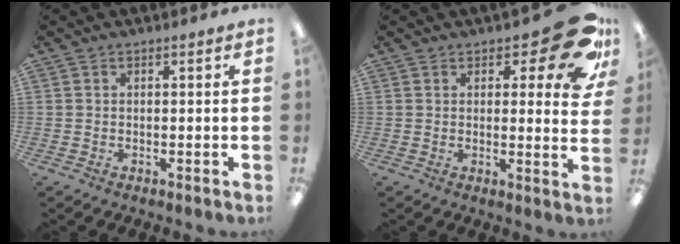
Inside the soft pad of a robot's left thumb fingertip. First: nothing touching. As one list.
[{"total": 14.7, "force": [8.0, 5.4, 11.0], "torque": [-0.136, -0.053, 0.134]}]